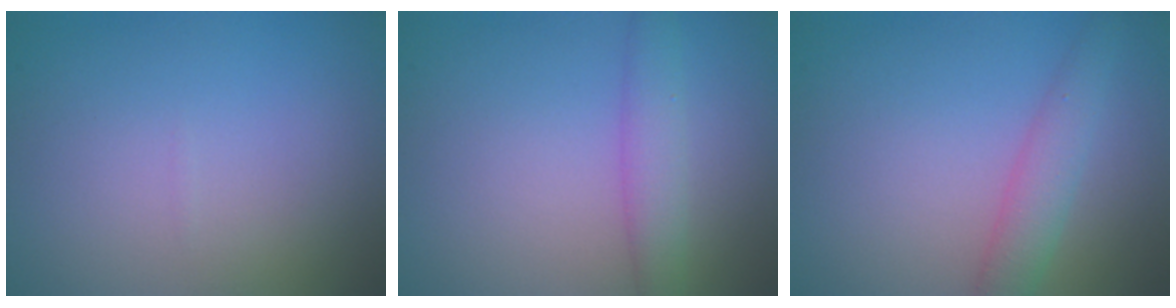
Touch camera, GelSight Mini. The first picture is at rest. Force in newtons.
{"total": 2.9, "press": 2.9, "slide": 0.1}
{"total": 2.8, "press": 2.8, "slide": 0.1}